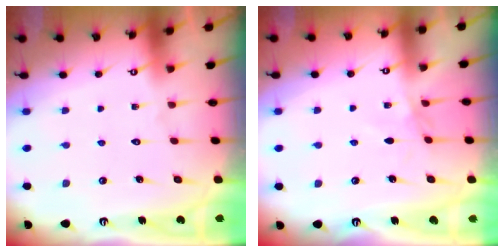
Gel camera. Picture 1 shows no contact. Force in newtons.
{"total": 1.8, "press": 1.8, "slide": 0.4}